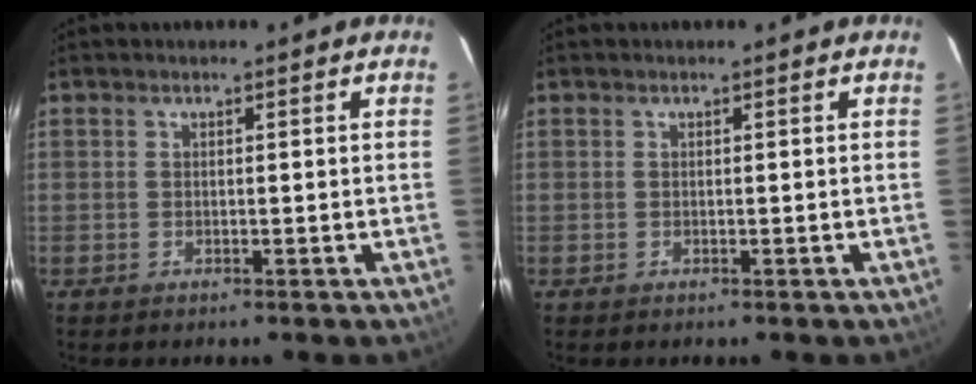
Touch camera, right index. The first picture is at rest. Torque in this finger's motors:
{"motor_torque": [0.00, 0.00, 0.00, 0.00]}